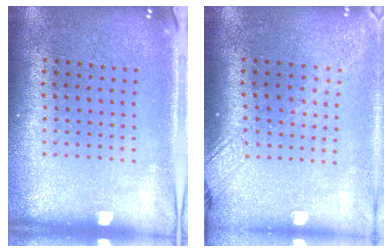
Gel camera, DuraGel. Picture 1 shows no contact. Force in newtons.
{"total": 2.0, "press": 1.5, "slide": 1.3}